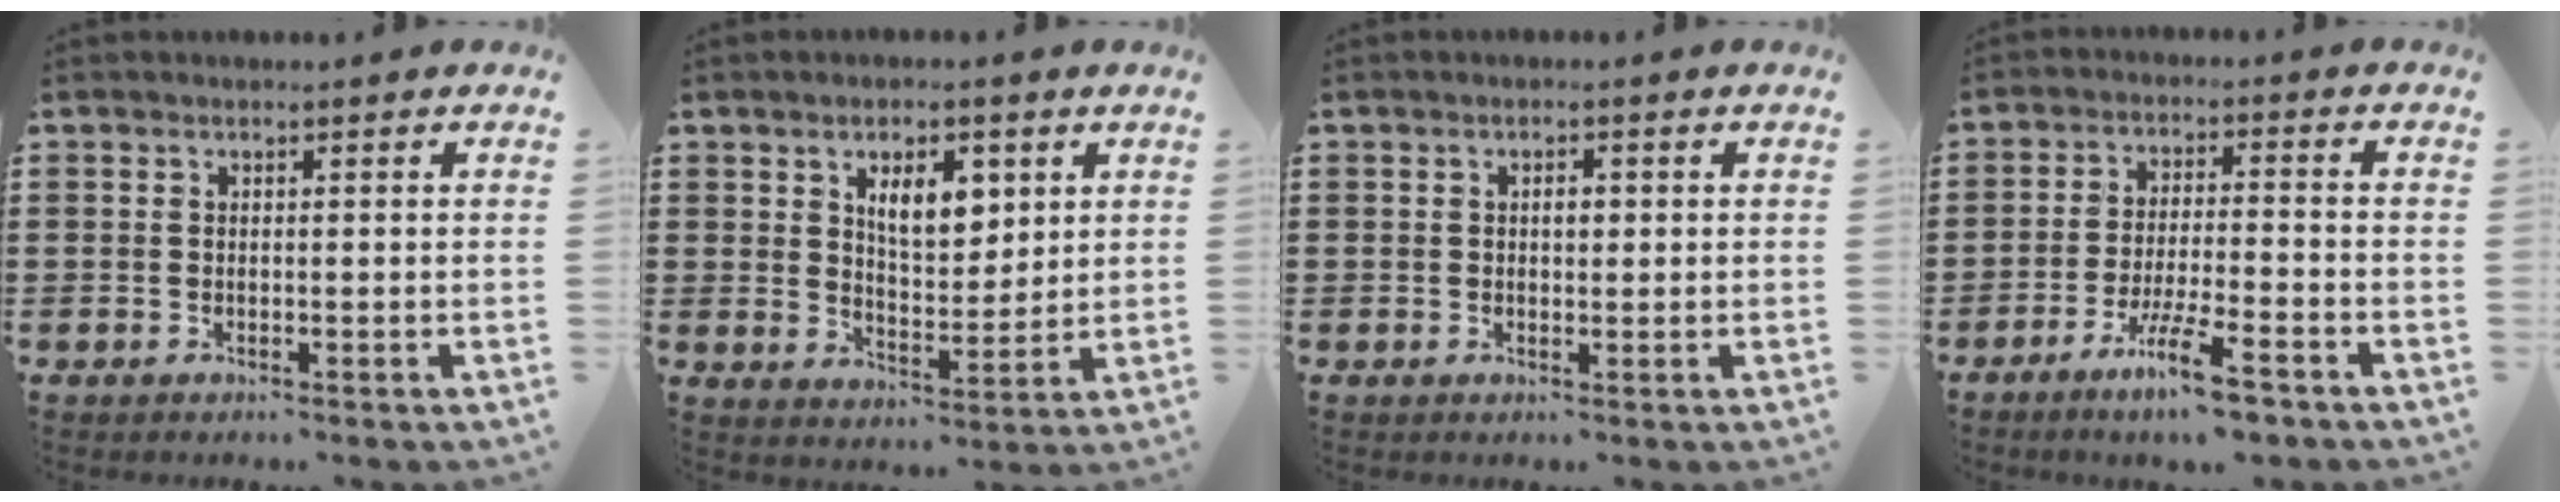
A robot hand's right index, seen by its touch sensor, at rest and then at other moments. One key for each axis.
{"total": 6.9, "fx": 2.9, "fy": 3.4, "fz": 5.3, "tx": -0.090, "ty": 0.003, "tz": 0.044}
{"total": 1.6, "fx": 0.2, "fy": 0.7, "fz": 1.4, "tx": -0.028, "ty": 0.005, "tz": 0.002}
{"total": 8.4, "fx": -5.7, "fy": 0.7, "fz": 6.1, "tx": -0.116, "ty": -0.002, "tz": -0.107}